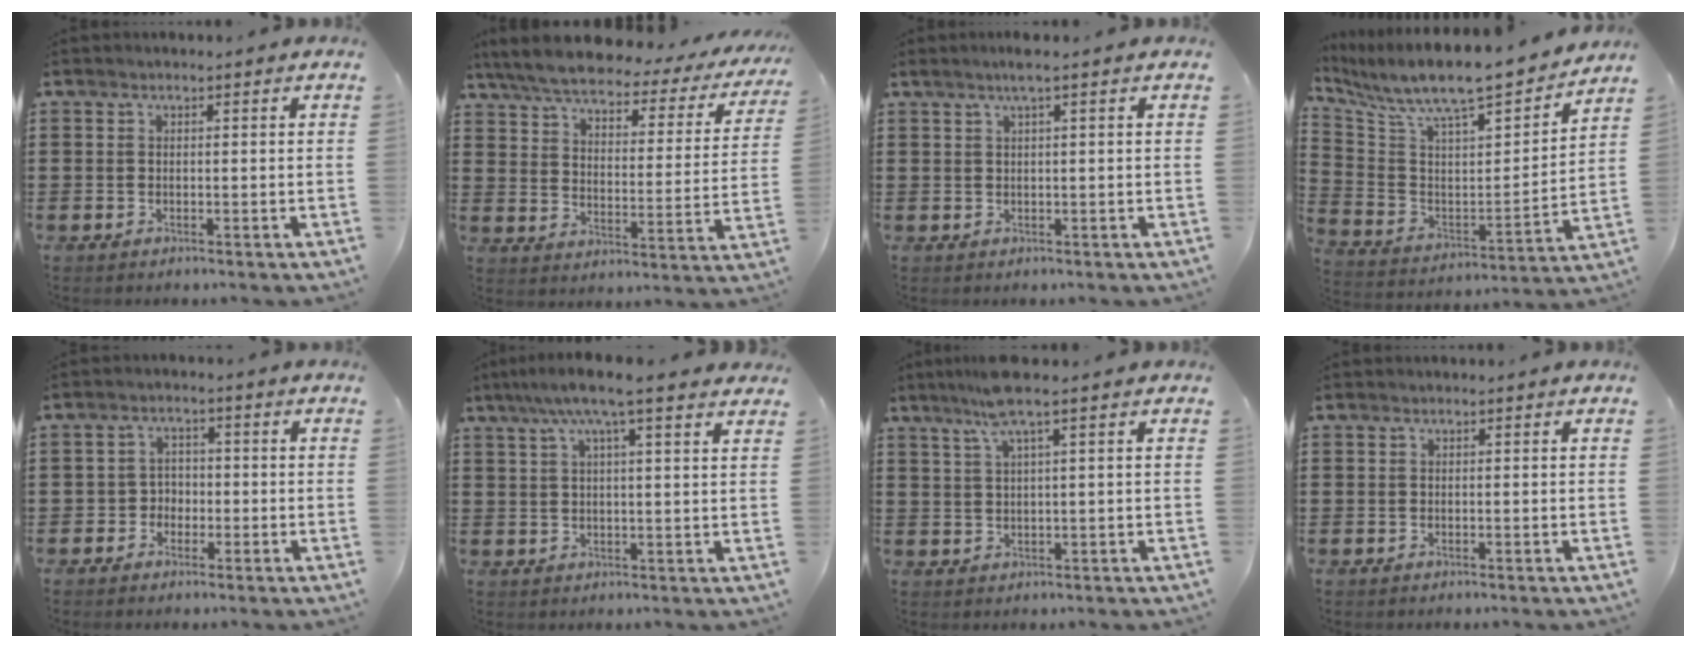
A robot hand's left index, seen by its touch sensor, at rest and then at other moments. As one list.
[{"total": 6.0, "force": [5.2, 1.1, 2.7], "torque": [-0.076, -0.030, 0.088]}, {"total": 1.9, "force": [0.9, -0.2, 1.7], "torque": [-0.032, 0.000, 0.016]}, {"total": 8.9, "force": [8.0, 1.2, 3.7], "torque": [-0.103, -0.072, 0.129]}, {"total": 2.8, "force": [-1.3, 2.3, 0.6], "torque": [-0.022, 0.007, -0.032]}, {"total": 6.7, "force": [4.8, 0.4, 4.7], "torque": [-0.106, -0.004, 0.082]}, {"total": 5.1, "force": [2.8, -0.1, 4.3], "torque": [-0.090, 0.005, 0.049]}, {"total": 0.0}]